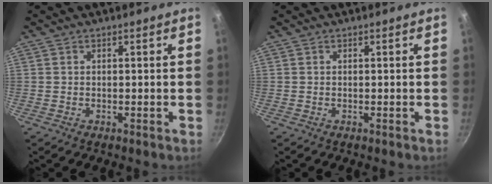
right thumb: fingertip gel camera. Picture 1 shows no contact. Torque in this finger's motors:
{"motor_torque": [-0.02, 0.02, 0.00, 0.00, 0.00]}